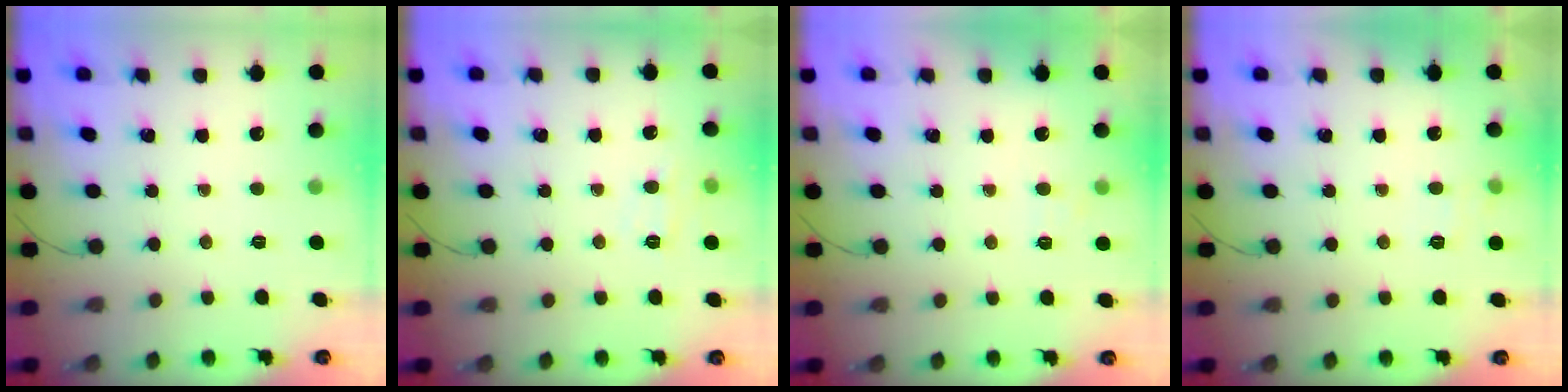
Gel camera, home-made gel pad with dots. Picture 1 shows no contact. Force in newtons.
{"total": 7.6, "press": 7.4, "slide": 1.7}
{"total": 3.7, "press": 3.6, "slide": 1.1}
{"total": 3.5, "press": 3.1, "slide": 1.7}